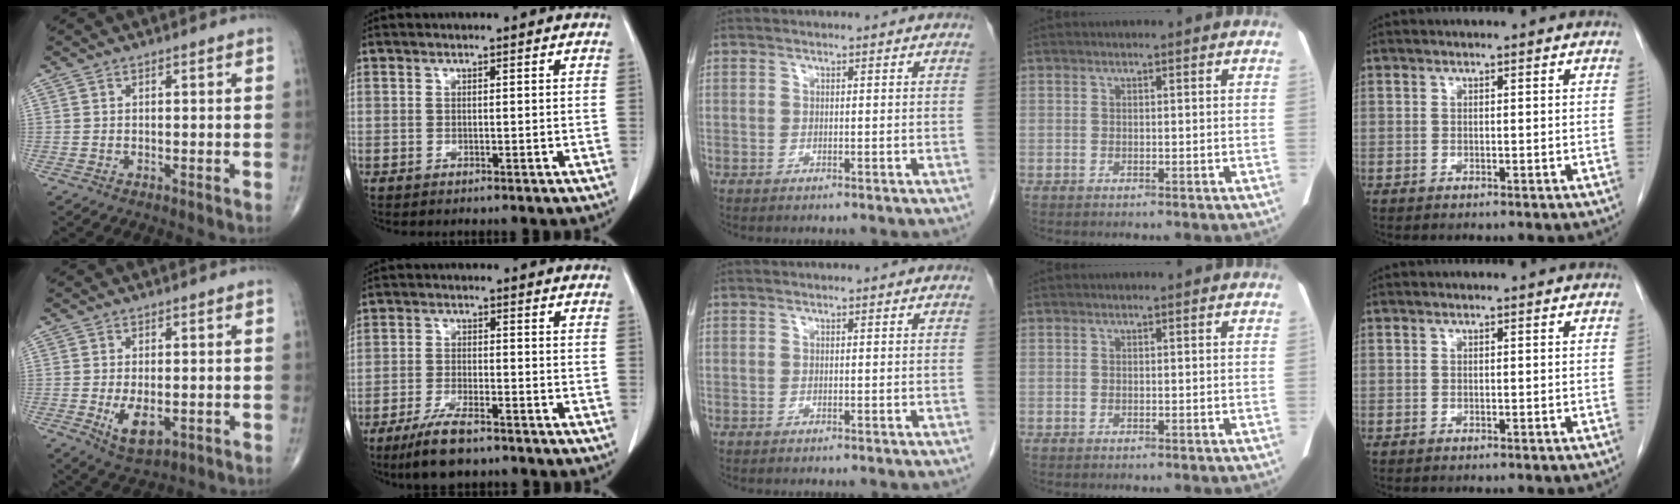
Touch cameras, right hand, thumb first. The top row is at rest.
{"thumb": {"total": 6.4, "force": [-1.4, 3.2, 5.3], "torque": [-0.085, -0.013, -0.015]}, "index": {"total": 7.4, "force": [-5.5, 1.6, 4.7], "torque": [-0.091, -0.015, -0.094]}}